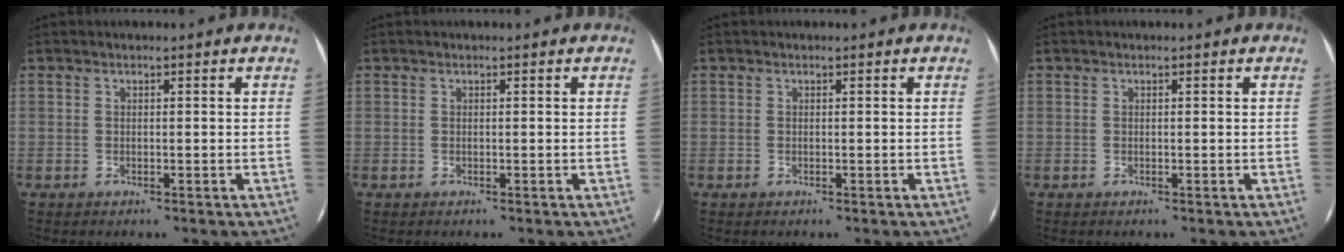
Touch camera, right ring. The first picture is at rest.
{"total": 0.0}
{"total": 0.0}
{"total": 0.0}